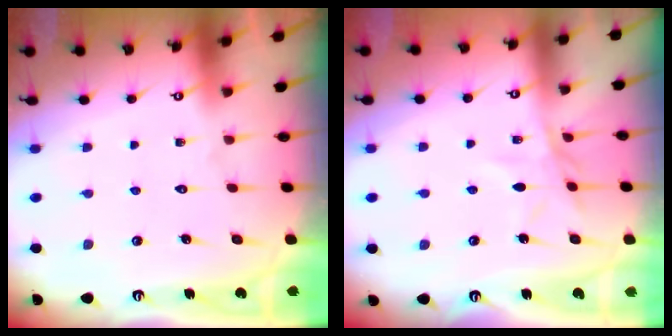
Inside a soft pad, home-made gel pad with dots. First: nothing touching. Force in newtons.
{"total": 7.3, "press": 7.3, "slide": 0.6}